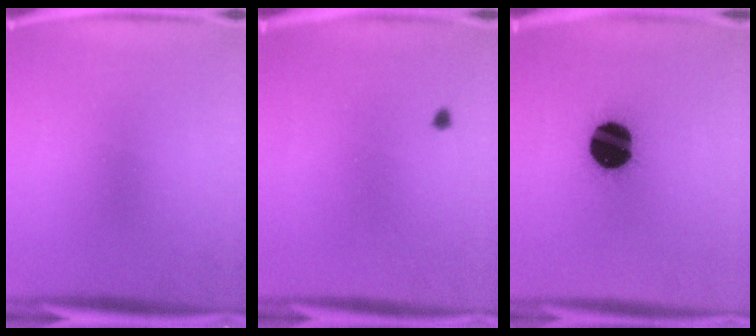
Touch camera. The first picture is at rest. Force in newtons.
{"total": 0.6}
{"total": 19.7}